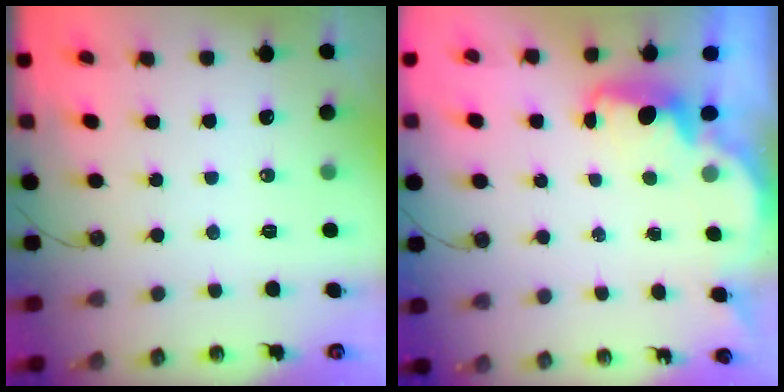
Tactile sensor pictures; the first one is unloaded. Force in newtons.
{"total": 2.3, "press": 2.2, "slide": 0.6}